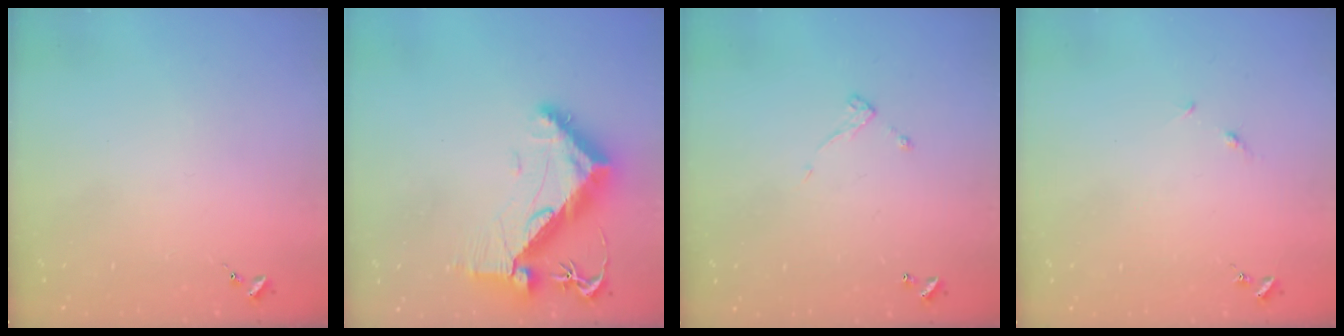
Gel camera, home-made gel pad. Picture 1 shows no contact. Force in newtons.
{"total": 12.1, "press": 12.0, "slide": 1.7}
{"total": 4.5, "press": 4.5, "slide": 0.5}
{"total": 3.4, "press": 3.4, "slide": 0.4}